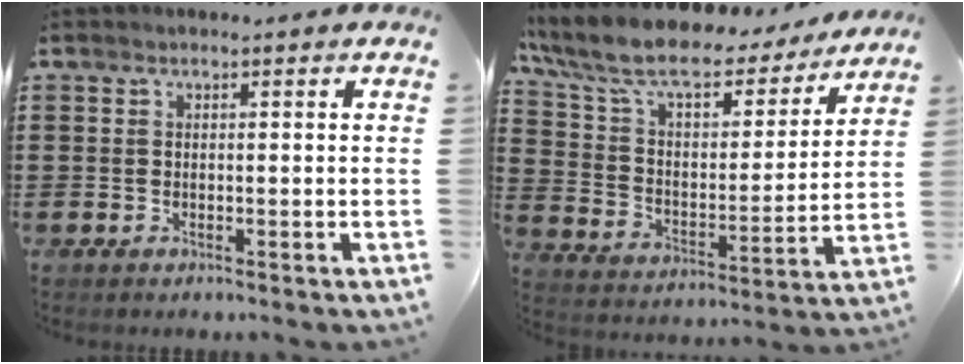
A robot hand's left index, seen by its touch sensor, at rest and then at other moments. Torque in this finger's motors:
{"motor_torque": [1.72, -0.42, 1.05, 0.14]}